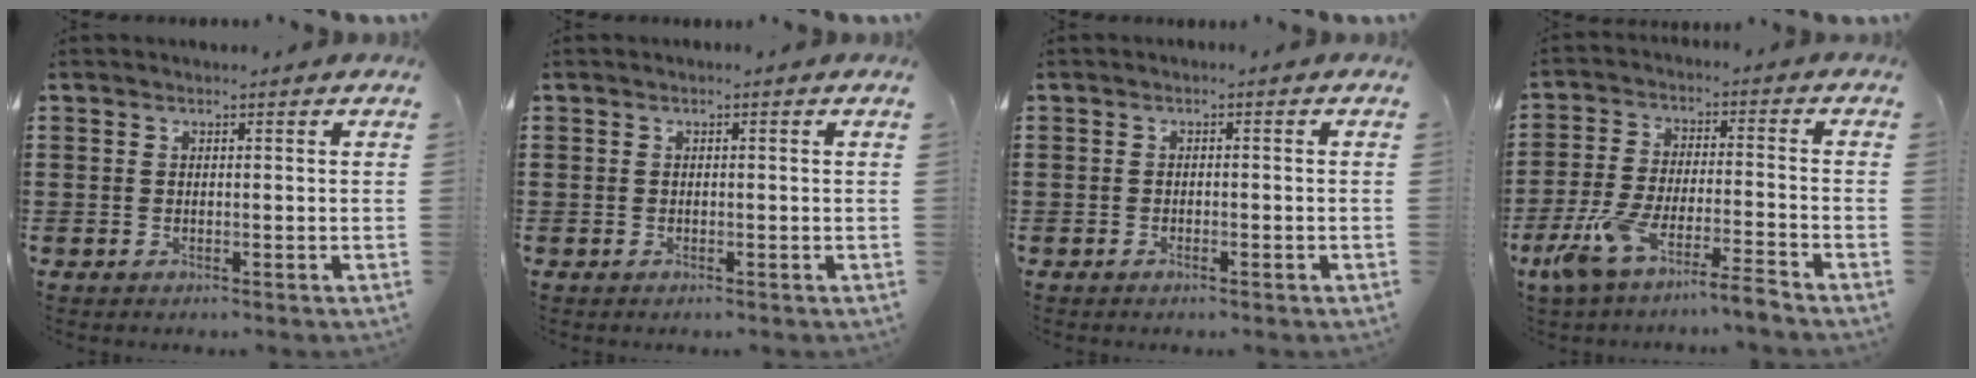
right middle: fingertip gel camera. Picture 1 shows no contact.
{"total": 0.0}
{"total": 0.6, "force": [-0.4, 0.1, 0.5], "torque": [-0.011, -0.003, -0.007]}
{"total": 7.5, "force": [-6.3, -0.2, 4.0], "torque": [-0.096, -0.016, -0.125]}